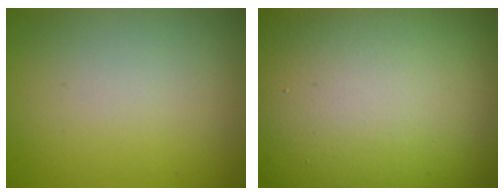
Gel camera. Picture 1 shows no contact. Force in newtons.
{"total": 23.4, "press": 23.3, "slide": 1.4}